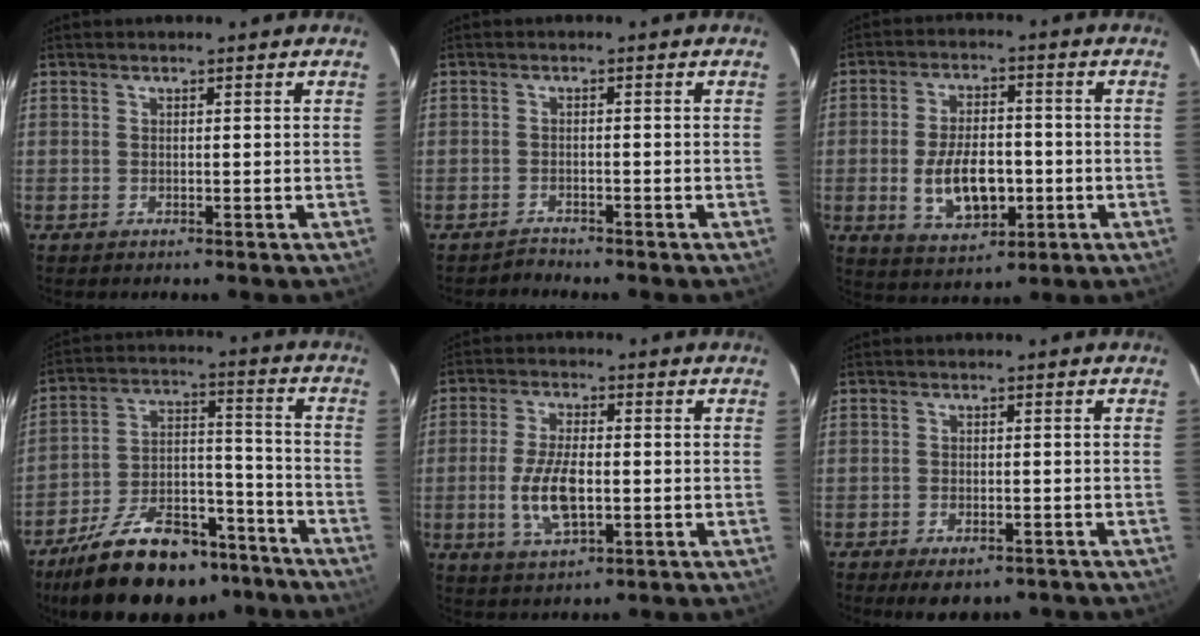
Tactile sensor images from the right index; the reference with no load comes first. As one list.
[{"total": 1.6, "force": [-1.6, 0.3, -0.2], "torque": [0.002, 0.003, -0.029]}, {"total": 11.2, "force": [-2.4, 6.0, 9.1], "torque": [-0.176, -0.001, -0.028]}, {"total": 24.3, "force": [-18.5, 10.3, 11.9], "torque": [-0.218, 0.024, -0.270]}, {"total": 9.4, "force": [-1.8, 4.2, 8.2], "torque": [-0.169, -0.005, -0.030]}, {"total": 6.6, "force": [-4.8, 2.9, 3.4], "torque": [-0.075, -0.012, -0.061]}]